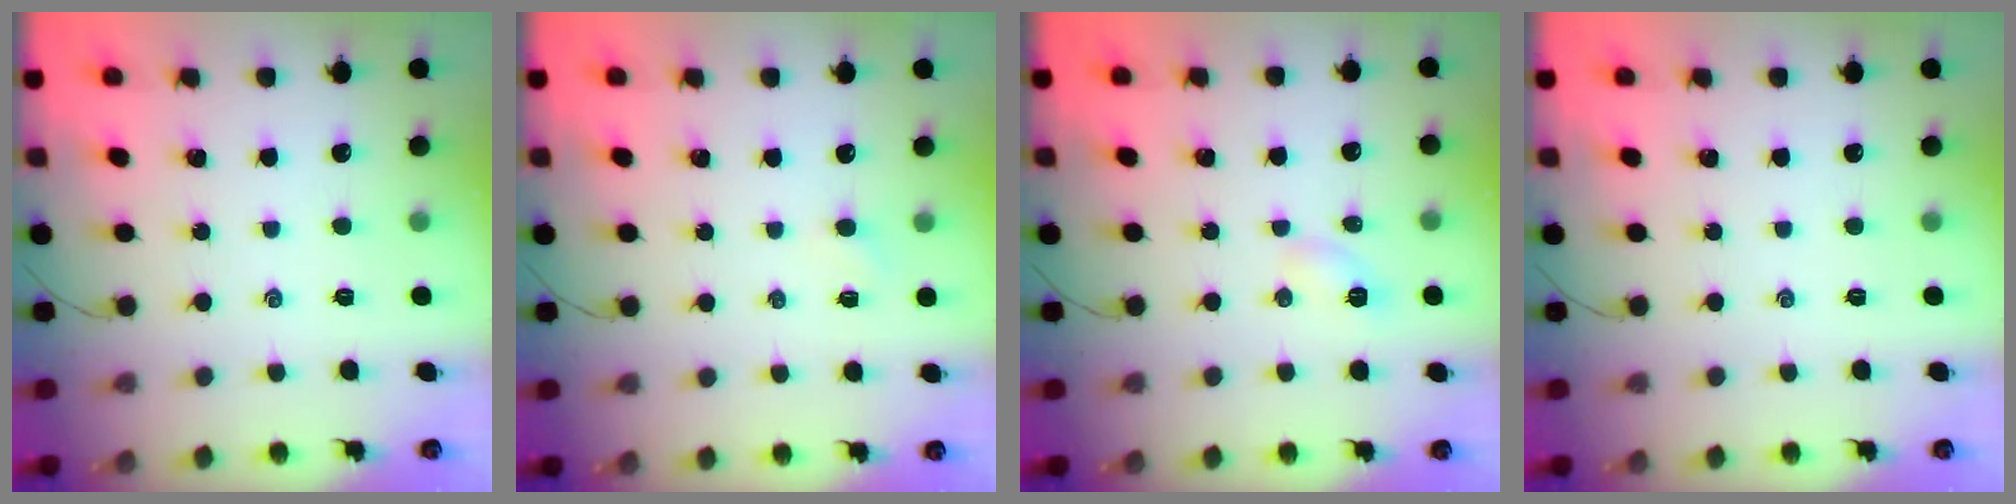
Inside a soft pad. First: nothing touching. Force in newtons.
{"total": 1.3, "press": 1.2, "slide": 0.5}
{"total": 4.2, "press": 4.0, "slide": 1.1}
{"total": 0.0}